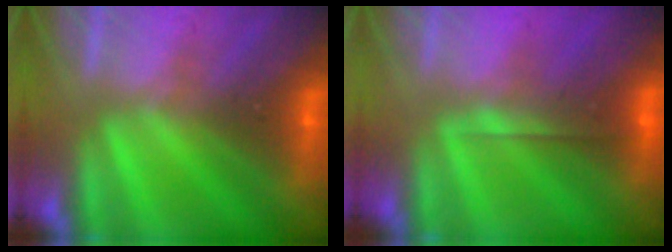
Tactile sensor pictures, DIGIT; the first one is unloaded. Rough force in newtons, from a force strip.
{"total": 2.5}